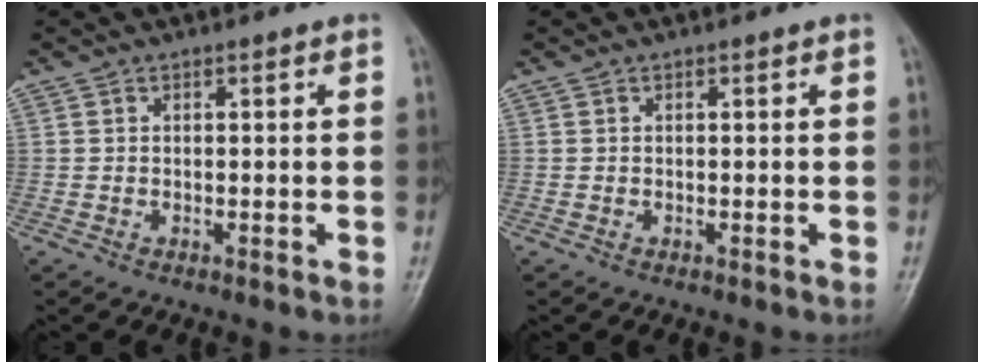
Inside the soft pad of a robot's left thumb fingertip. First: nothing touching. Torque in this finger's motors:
{"motor_torque": [0.00, 0.00, -0.07, -0.07, 0.00]}